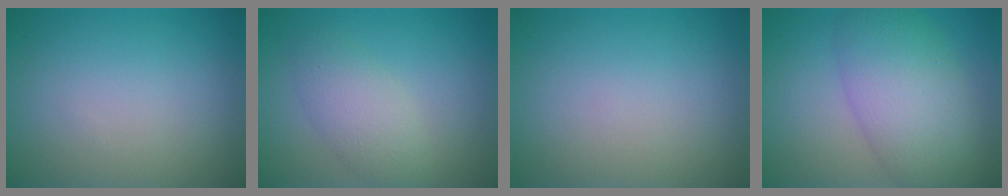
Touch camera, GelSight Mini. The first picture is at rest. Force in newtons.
{"total": 3.4, "press": 3.4, "slide": 0.0}
{"total": 0.0}
{"total": 7.6, "press": 7.6, "slide": 0.3}